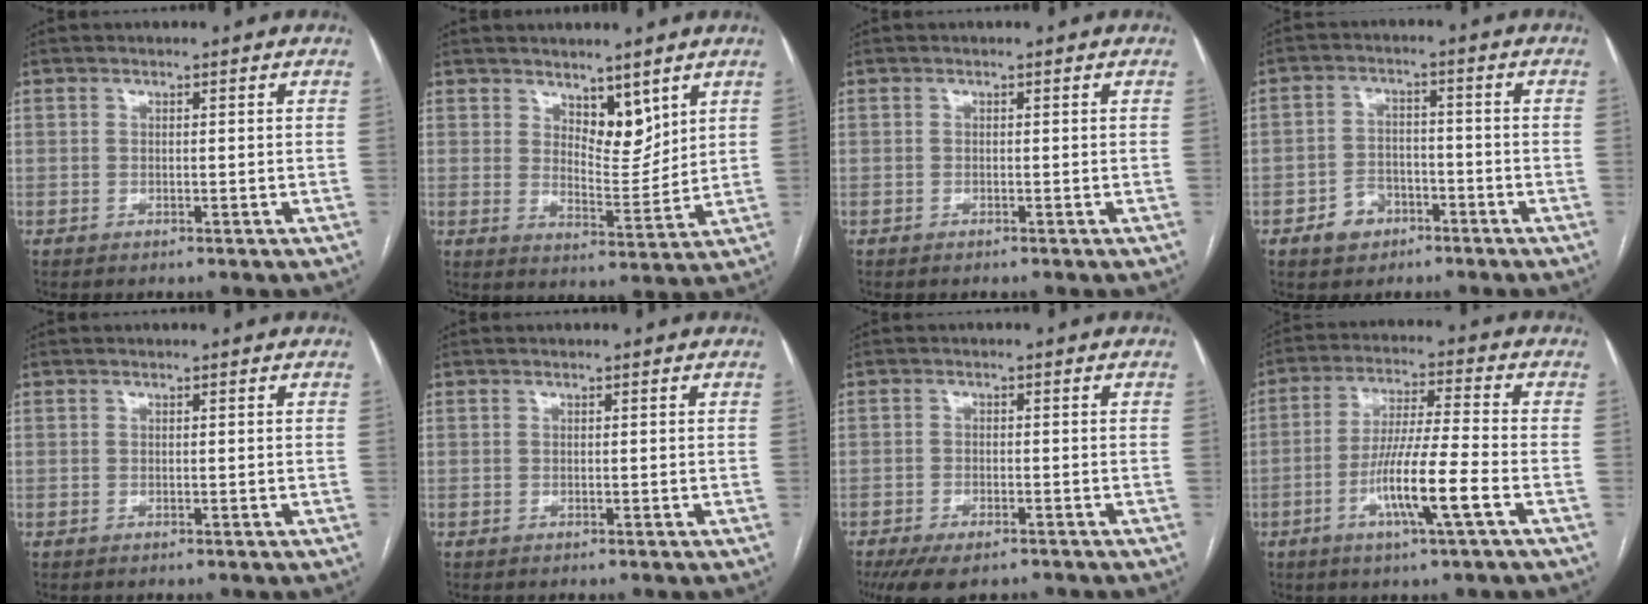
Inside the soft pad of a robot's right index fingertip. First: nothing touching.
{"total": 6.0, "force": [4.0, 2.7, 3.5], "torque": [-0.053, -0.012, 0.074]}
{"total": 0.0}
{"total": 5.1, "force": [-2.8, 3.8, 1.8], "torque": [-0.032, 0.012, -0.040]}
{"total": 0.0}
{"total": 0.0}
{"total": 7.1, "force": [-5.3, 2.6, 3.9], "torque": [-0.059, -0.008, -0.085]}
{"total": 10.4, "force": [-3.9, -0.2, 9.6], "torque": [-0.182, -0.005, -0.074]}